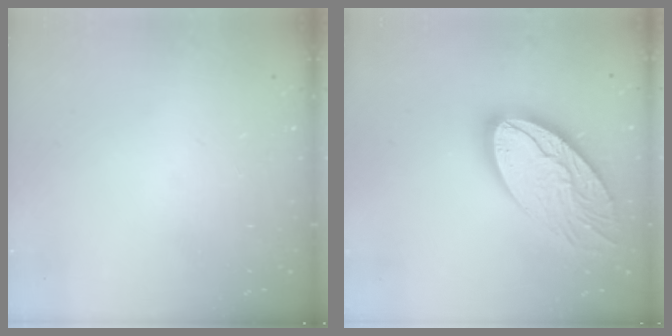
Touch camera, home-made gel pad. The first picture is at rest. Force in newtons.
{"total": 22.2, "press": 22.1, "slide": 2.3}